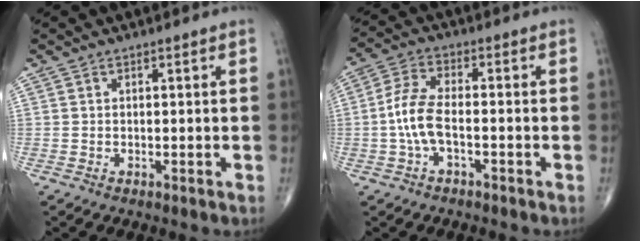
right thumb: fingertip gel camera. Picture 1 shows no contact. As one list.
[{"total": 7.0, "force": [-1.7, 3.1, 6.1], "torque": [-0.140, 0.024, -0.036]}]